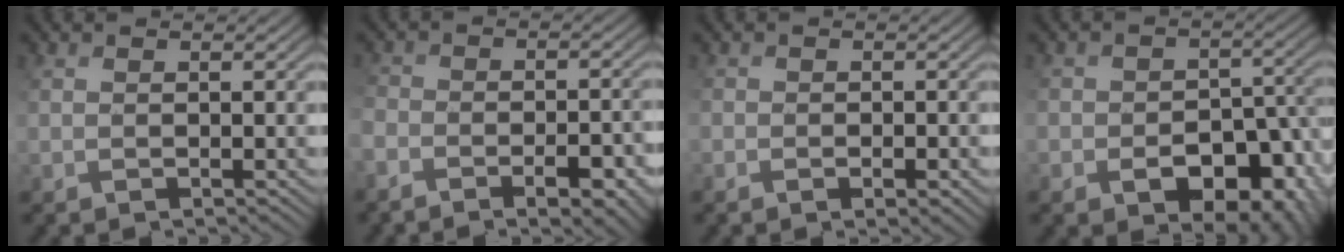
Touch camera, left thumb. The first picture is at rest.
{"total": 8.9, "force": [-5.6, 4.1, 5.6], "torque": [-0.080, -0.015, -0.070]}
{"total": 2.8, "force": [-1.2, 1.9, 1.8], "torque": [-0.029, -0.012, -0.016]}
{"total": 12.7, "force": [-5.7, 9.0, 6.9], "torque": [-0.090, -0.030, -0.082]}